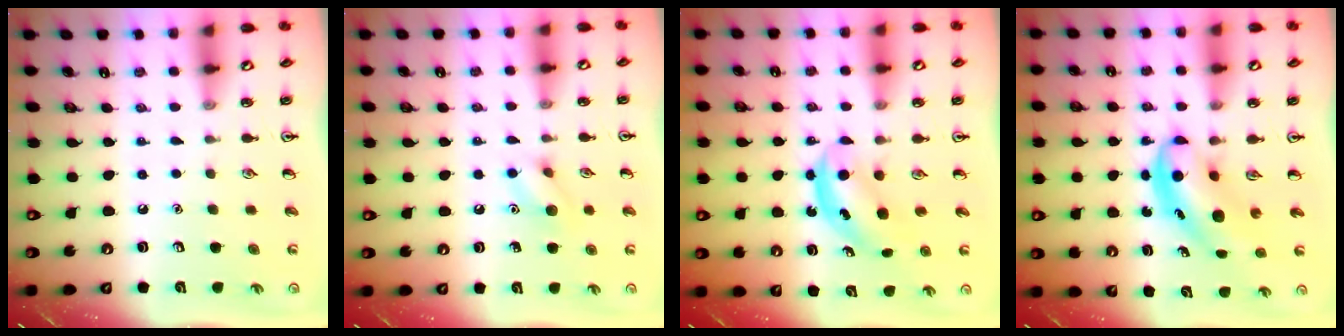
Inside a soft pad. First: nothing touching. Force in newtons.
{"total": 7.7, "press": 7.7, "slide": 0.6}
{"total": 4.9, "press": 4.9, "slide": 0.7}
{"total": 6.7, "press": 6.6, "slide": 1.3}